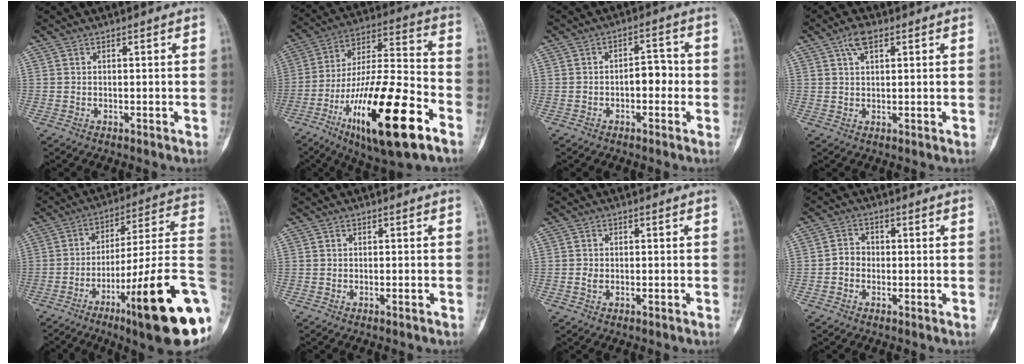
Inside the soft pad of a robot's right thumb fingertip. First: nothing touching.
{"total": 25.7, "force": [-12.1, 6.9, 21.6], "torque": [-0.392, 0.050, -0.202]}
{"total": 4.8, "force": [-1.0, 2.8, 3.7], "torque": [-0.036, 0.022, -0.021]}
{"total": 4.1, "force": [2.2, 1.9, 2.9], "torque": [-0.050, 0.002, 0.042]}
{"total": 26.0, "force": [-8.6, 3.5, 24.3], "torque": [-0.301, 0.040, -0.127]}
{"total": 0.8, "force": [-0.5, 0.0, 0.6], "torque": [-0.013, 0.002, -0.006]}
{"total": 1.4, "force": [-0.5, 0.8, 1.0], "torque": [-0.020, 0.004, -0.009]}
{"total": 2.8, "force": [-0.8, 2.4, 1.3], "torque": [-0.010, 0.011, -0.022]}